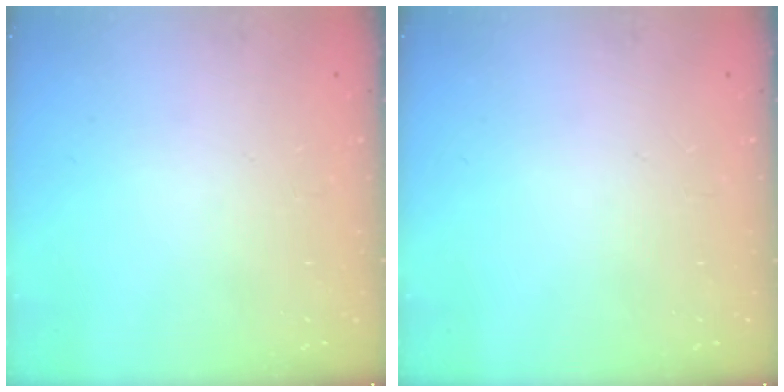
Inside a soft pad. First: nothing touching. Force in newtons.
{"total": 0.0}